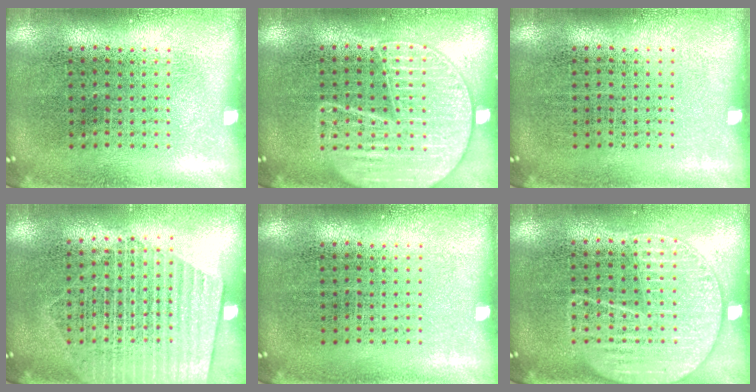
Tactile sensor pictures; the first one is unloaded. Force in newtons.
{"total": 3.6, "press": 3.6, "slide": 0.3}
{"total": 0.0}
{"total": 1.7, "press": 1.5, "slide": 0.7}
{"total": 0.0}
{"total": 1.8, "press": 1.6, "slide": 0.8}